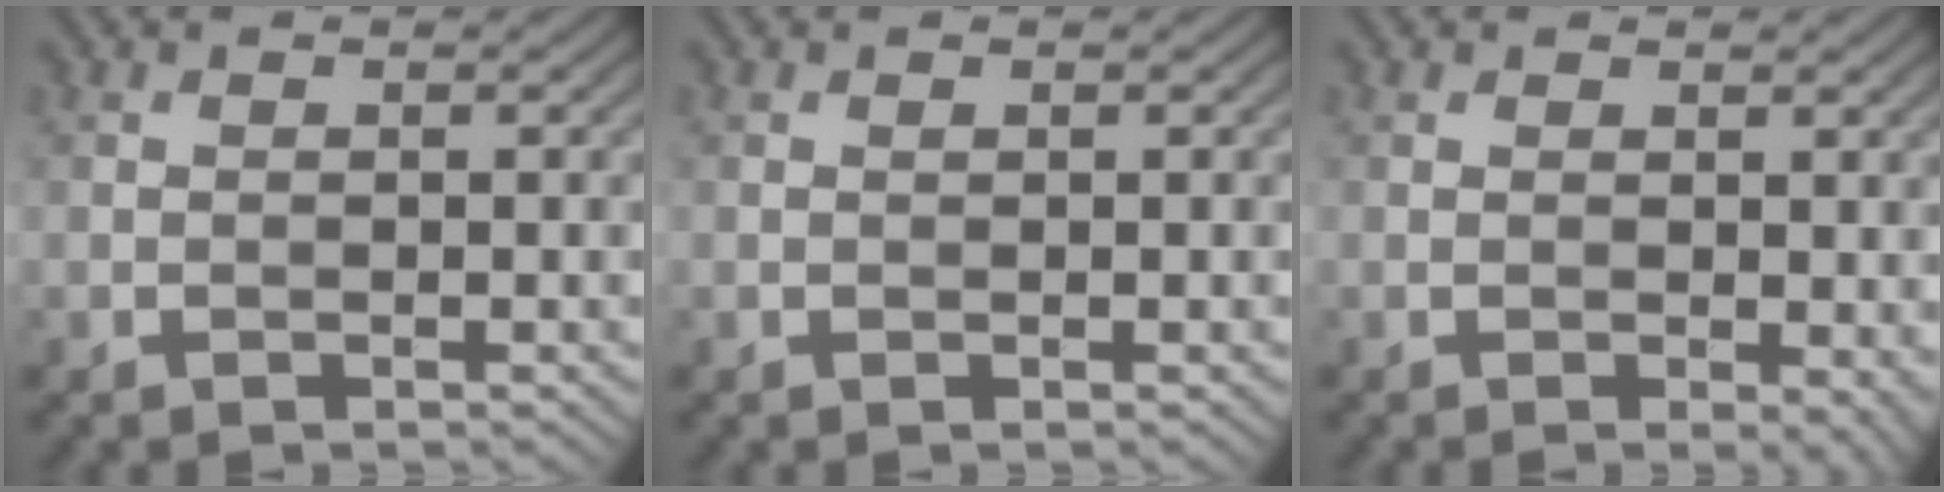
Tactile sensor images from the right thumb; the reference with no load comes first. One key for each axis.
{"total": 0.0}
{"total": 2.2, "fx": 0.2, "fy": 0.5, "fz": 2.1, "tx": -0.028, "ty": -0.004, "tz": 0.005}